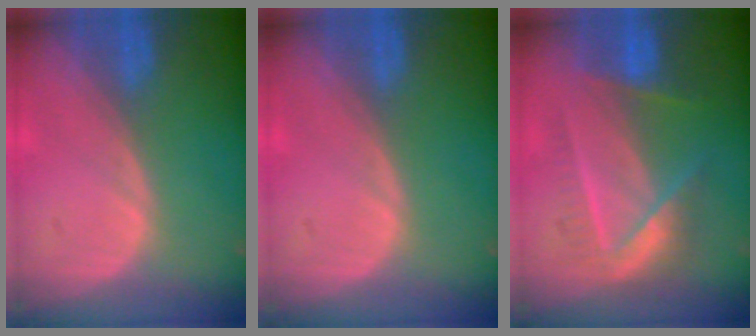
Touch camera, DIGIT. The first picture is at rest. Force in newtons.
{"total": 0.0}
{"total": 6.8, "press": 6.7, "slide": 1.2}